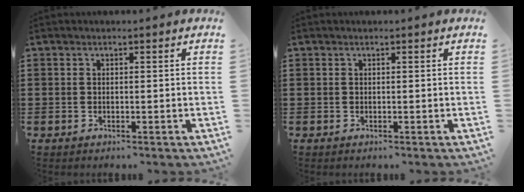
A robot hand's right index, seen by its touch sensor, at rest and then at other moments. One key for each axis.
{"total": 0.0}